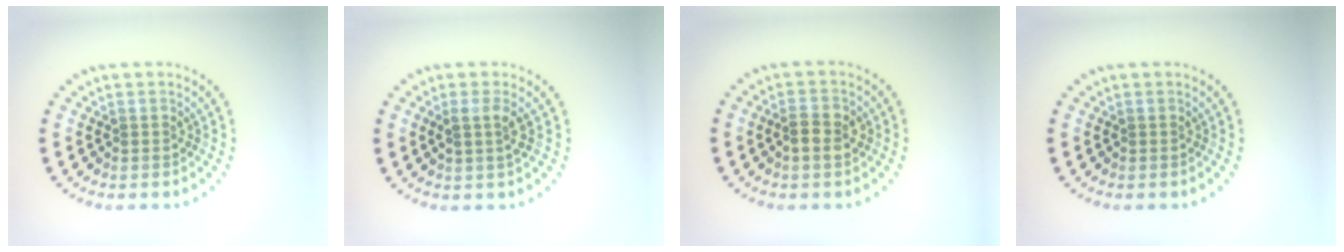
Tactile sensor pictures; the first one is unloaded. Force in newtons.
{"total": 1.5, "press": 1.3, "slide": 0.7}
{"total": 2.3, "press": 2.3, "slide": 0.4}
{"total": 0.0}